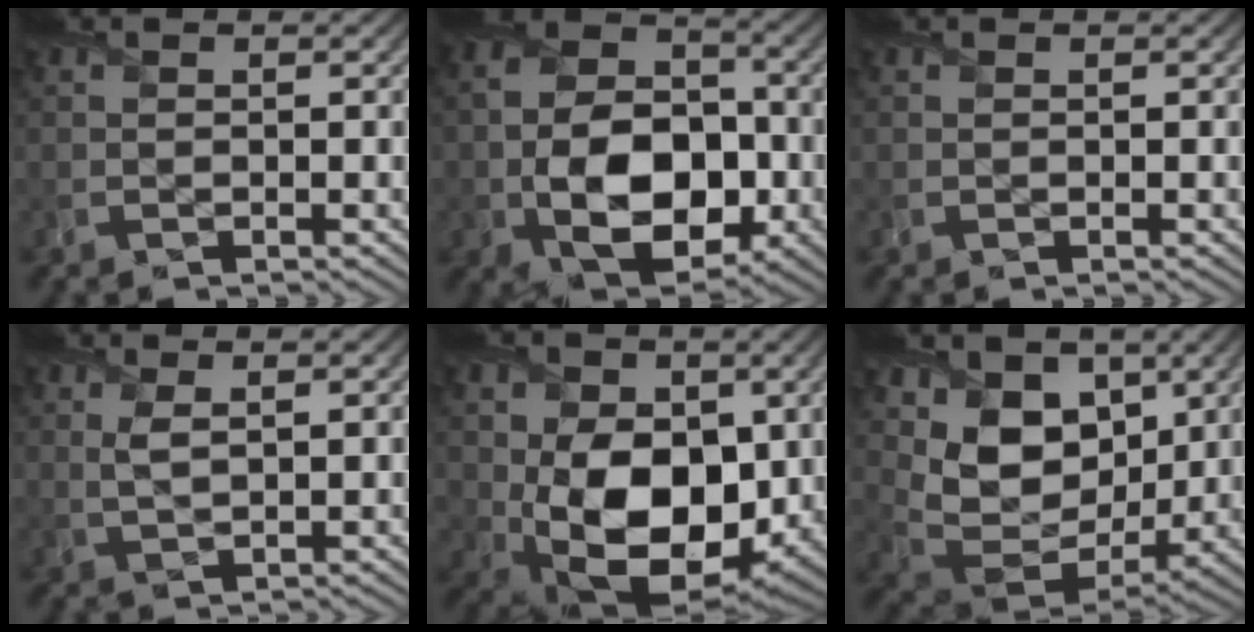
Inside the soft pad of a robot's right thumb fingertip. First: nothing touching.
{"total": 12.2, "force": [-2.8, 8.3, 8.4], "torque": [-0.170, -0.028, -0.042]}
{"total": 0.0}
{"total": 2.1, "force": [1.0, 0.7, 1.7], "torque": [-0.042, -0.001, 0.025]}
{"total": 13.9, "force": [0.1, 9.8, 9.9], "torque": [-0.183, -0.032, 0.011]}
{"total": 11.6, "force": [4.6, 8.4, 6.6], "torque": [-0.153, -0.008, 0.080]}